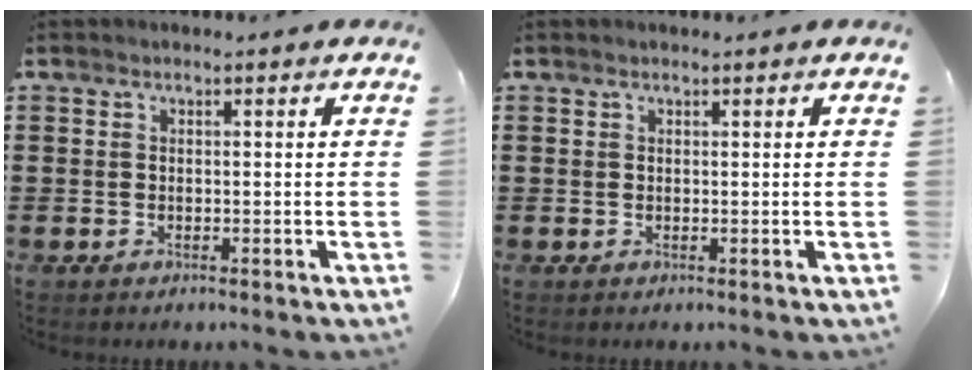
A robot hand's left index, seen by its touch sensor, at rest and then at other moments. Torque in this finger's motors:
{"motor_torque": [0.14, 0.01, 0.00, 0.02]}